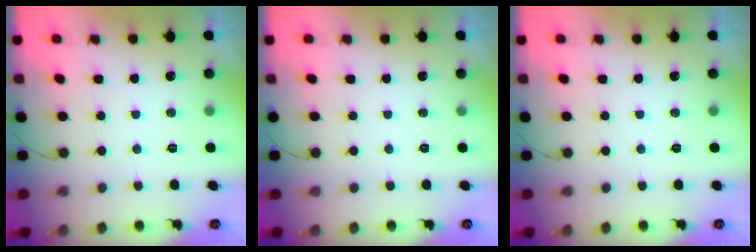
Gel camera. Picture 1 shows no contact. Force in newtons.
{"total": 0.0}
{"total": 0.0}